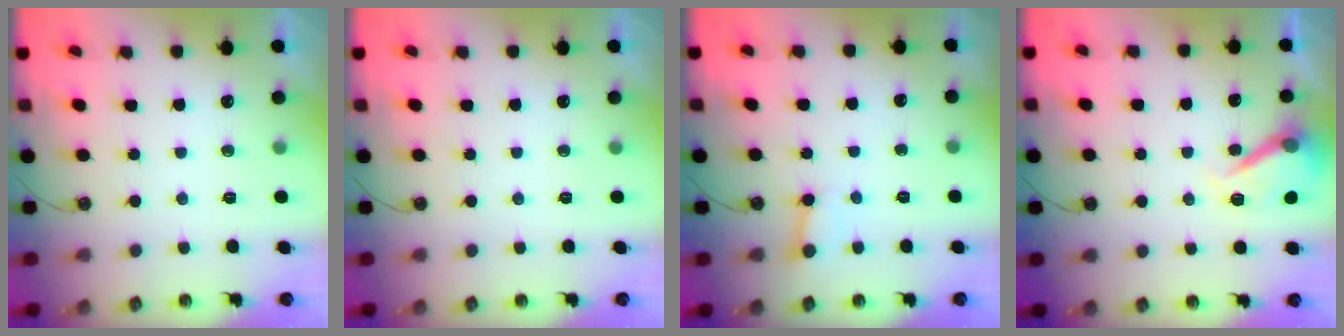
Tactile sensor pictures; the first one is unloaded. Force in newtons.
{"total": 0.0}
{"total": 2.3, "press": 2.3, "slide": 0.1}
{"total": 12.6, "press": 12.5, "slide": 1.4}